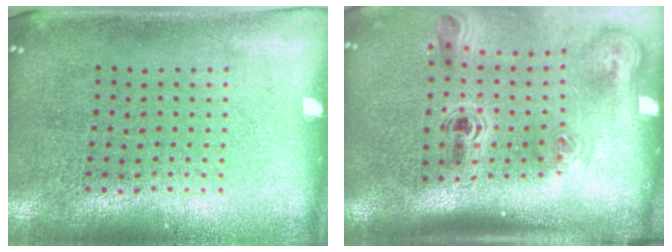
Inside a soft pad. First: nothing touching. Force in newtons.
{"total": 2.3, "press": 1.5, "slide": 1.7}